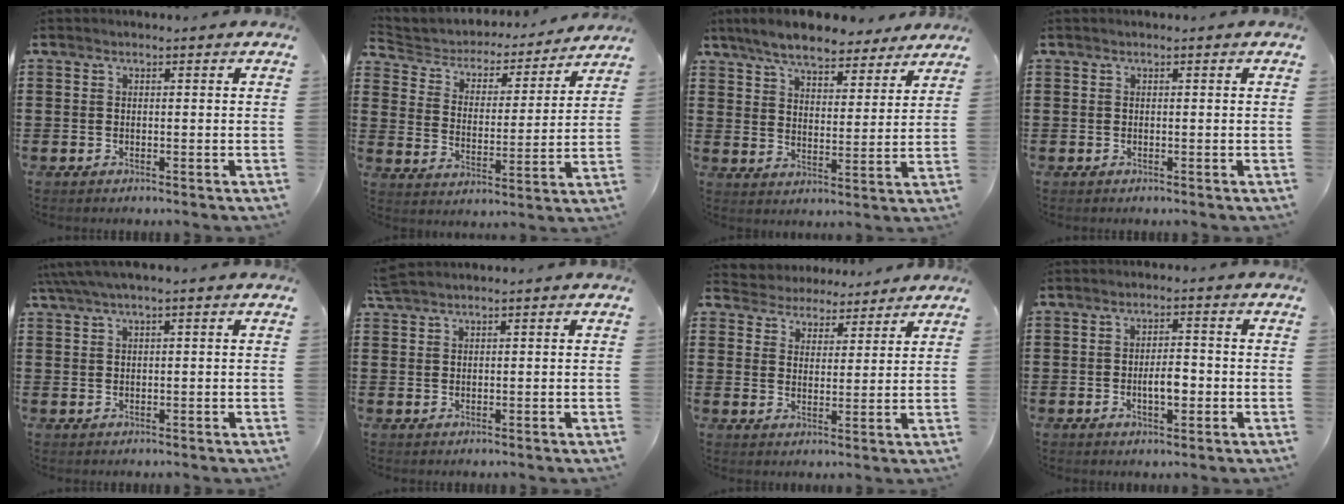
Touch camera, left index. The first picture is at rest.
{"total": 3.6, "force": [3.3, 1.3, 0.3], "torque": [-0.030, -0.026, 0.047]}
{"total": 7.2, "force": [6.6, 1.3, 2.5], "torque": [-0.076, -0.020, 0.119]}
{"total": 0.0}
{"total": 2.2, "force": [0.9, 0.2, 2.0], "torque": [-0.044, -0.003, 0.014]}
{"total": 1.7, "force": [1.5, 0.1, 0.8], "torque": [-0.018, 0.000, 0.028]}
{"total": 3.9, "force": [3.7, 1.1, -0.6], "torque": [-0.010, -0.018, 0.064]}
{"total": 4.0, "force": [-0.7, 1.7, 3.5], "torque": [-0.058, 0.002, -0.017]}